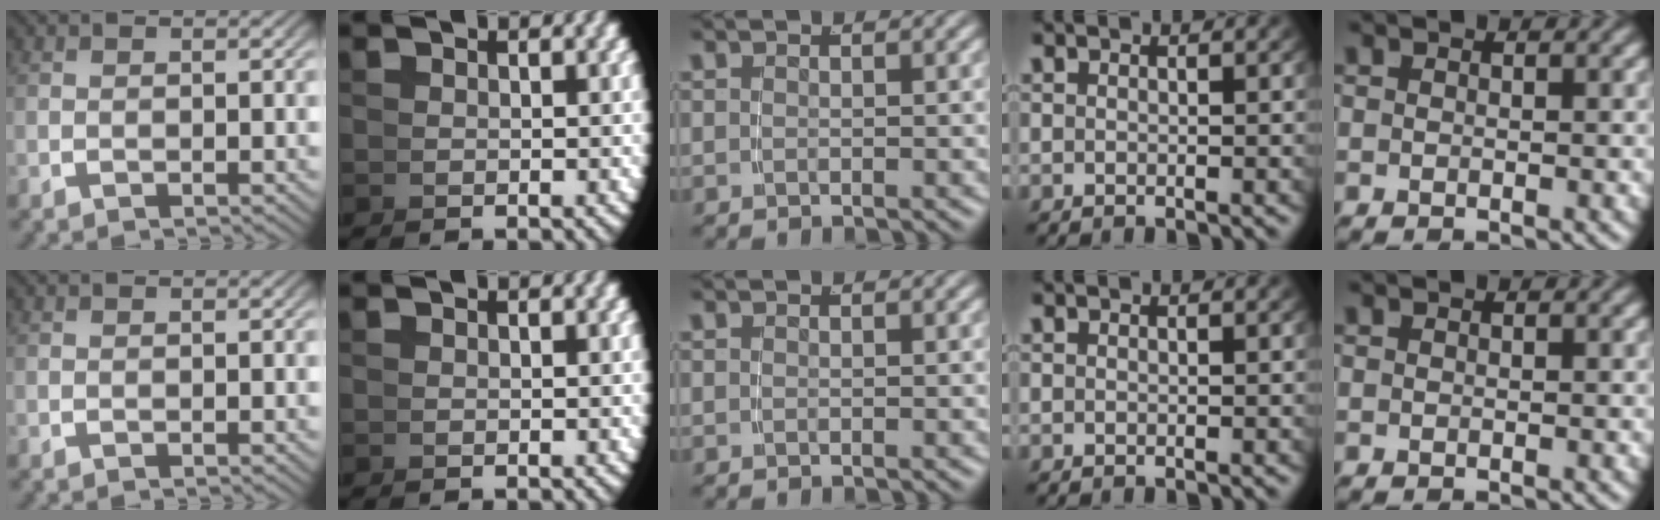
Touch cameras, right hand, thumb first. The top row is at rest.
{}